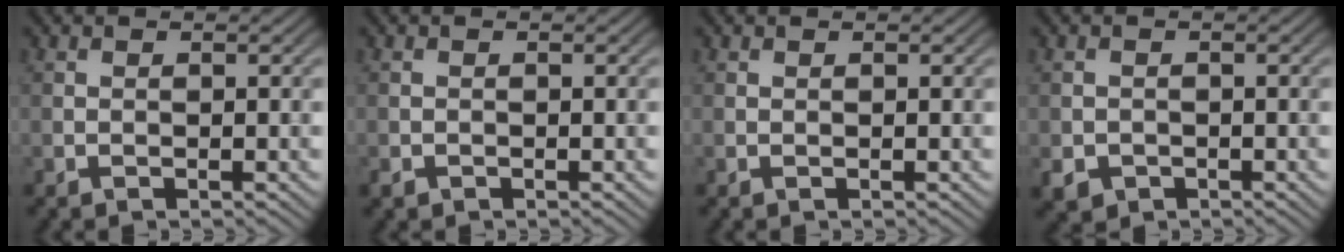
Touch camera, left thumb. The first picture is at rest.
{"total": 0.8, "force": [-0.6, 0.6, 0.2], "torque": [-0.004, -0.003, -0.013]}
{"total": 0.0}
{"total": 2.3, "force": [-1.1, 1.9, 0.7], "torque": [-0.016, -0.010, -0.025]}